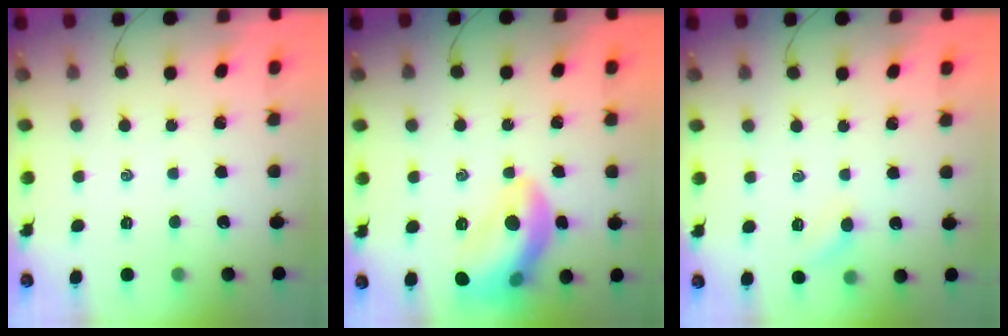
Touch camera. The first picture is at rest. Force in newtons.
{"total": 14.2, "press": 14.1, "slide": 1.0}
{"total": 4.9, "press": 4.8, "slide": 1.2}